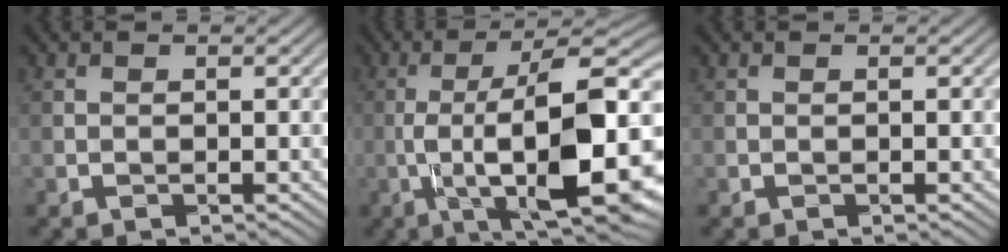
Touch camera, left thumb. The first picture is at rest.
{"total": 14.9, "force": [-2.2, 3.7, 14.3], "torque": [-0.225, 0.009, -0.035]}
{"total": 0.0}